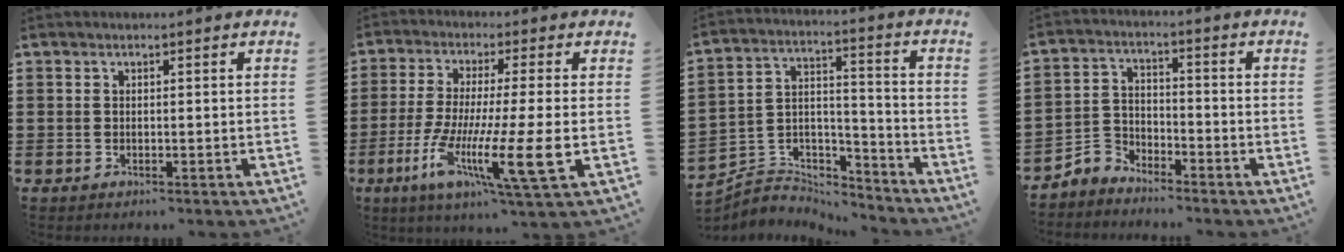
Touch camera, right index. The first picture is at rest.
{"total": 12.4, "force": [-4.3, 0.8, 11.6], "torque": [-0.237, -0.018, -0.085]}
{"total": 4.9, "force": [-4.4, 2.1, 0.5], "torque": [-0.019, 0.002, -0.090]}
{"total": 4.1, "force": [-3.8, 1.4, 0.2], "torque": [-0.026, -0.003, -0.086]}